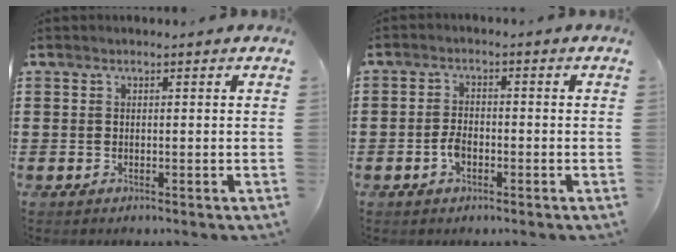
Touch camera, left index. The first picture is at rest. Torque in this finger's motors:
{"motor_torque": [0.72, 0.71, 0.17, 0.05]}